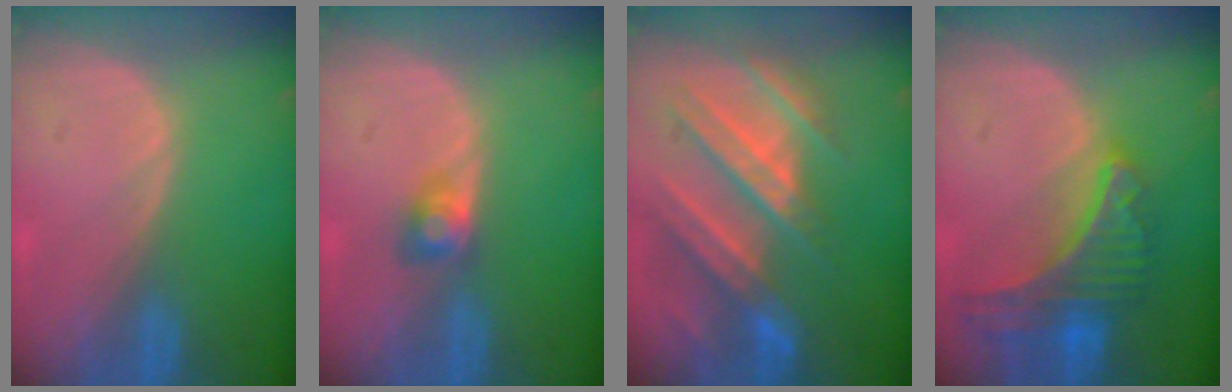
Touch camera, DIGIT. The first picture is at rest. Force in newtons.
{"total": 2.6, "press": 2.5, "slide": 0.7}
{"total": 10.5, "press": 9.6, "slide": 4.2}
{"total": 9.0, "press": 7.9, "slide": 4.3}